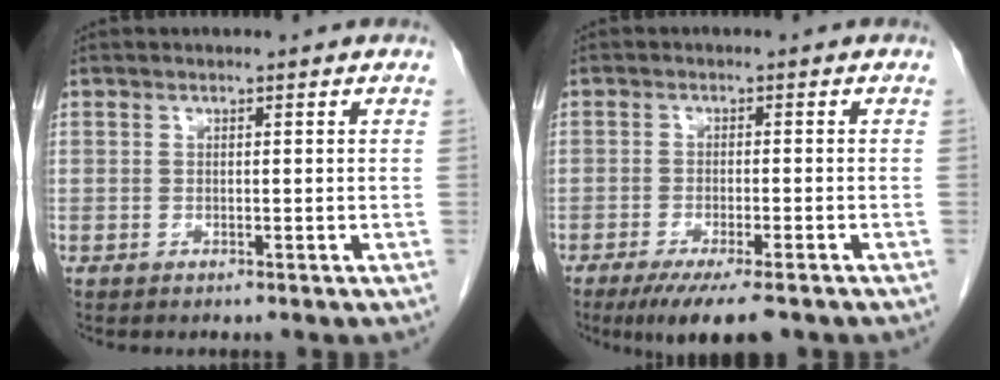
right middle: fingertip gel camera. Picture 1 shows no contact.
{"total": 8.3, "force": [-6.0, 1.3, 5.5], "torque": [-0.080, -0.017, -0.091]}